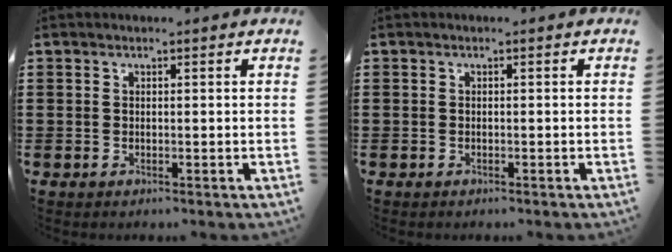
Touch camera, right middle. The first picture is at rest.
{"total": 0.6, "force": [-0.5, 0.4, 0.0], "torque": [0.000, 0.003, -0.011]}